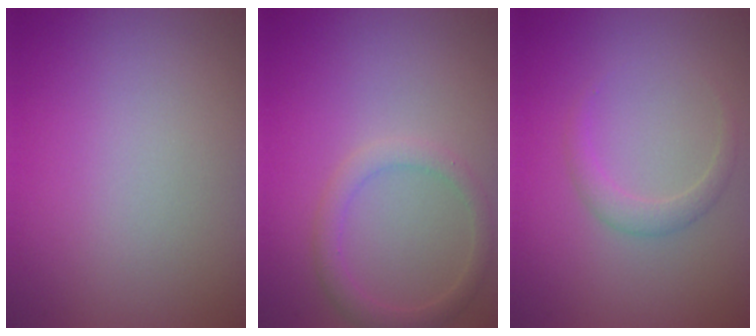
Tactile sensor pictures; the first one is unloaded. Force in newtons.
{"total": 2.1, "press": 2.1, "slide": 0.1}
{"total": 1.4, "press": 1.4, "slide": 0.0}